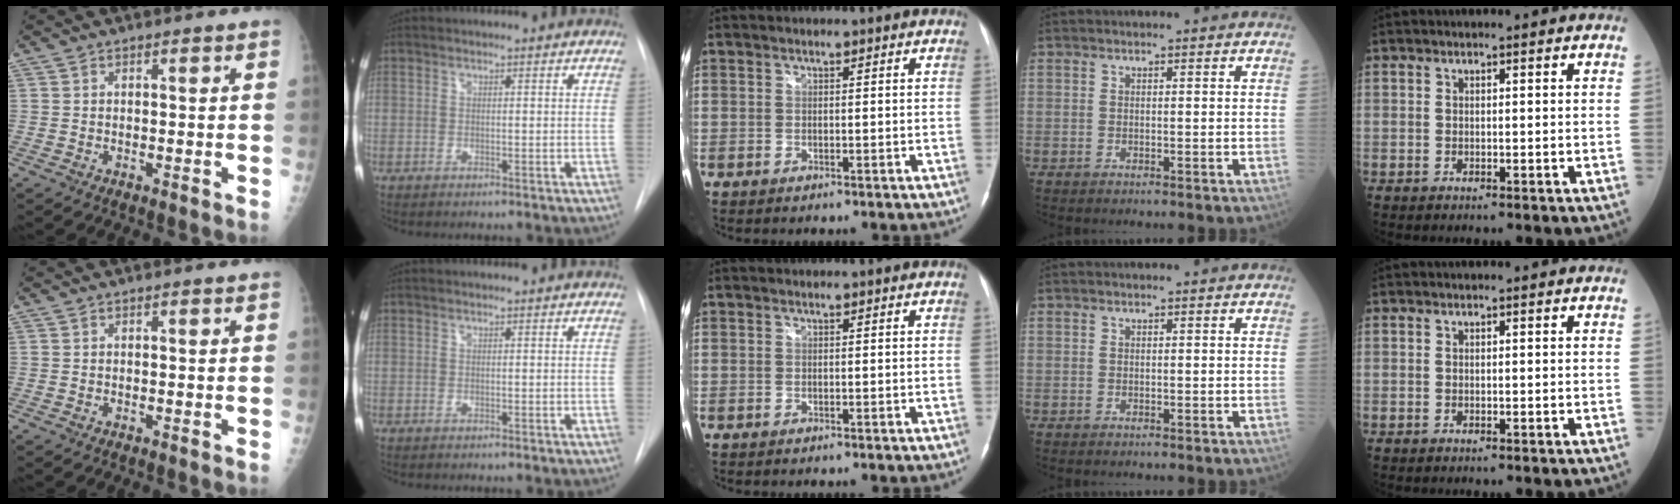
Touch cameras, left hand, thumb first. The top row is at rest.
{}